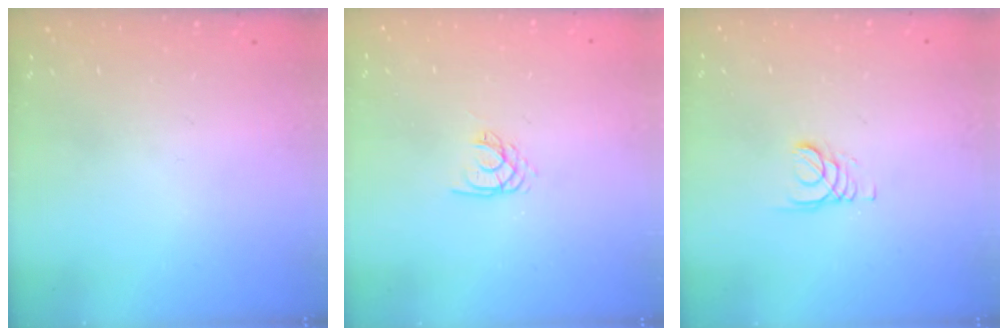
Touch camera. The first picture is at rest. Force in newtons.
{"total": 1.8, "press": 1.8, "slide": 0.2}
{"total": 1.6, "press": 1.6, "slide": 0.2}